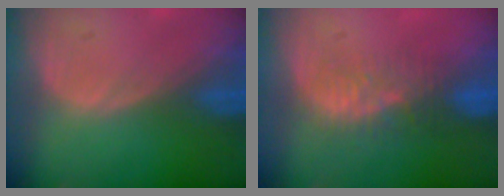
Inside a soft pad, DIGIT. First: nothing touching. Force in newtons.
{"total": 5.3, "press": 4.8, "slide": 2.2}